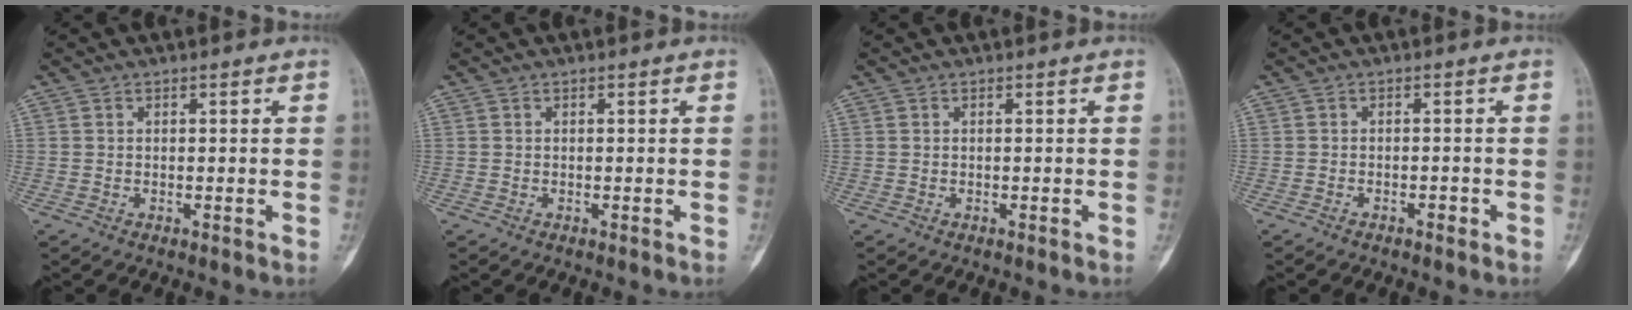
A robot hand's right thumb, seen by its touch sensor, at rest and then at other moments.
{"total": 0.0}
{"total": 0.0}
{"total": 1.2, "force": [-0.8, 0.6, 0.7], "torque": [-0.012, 0.008, -0.013]}